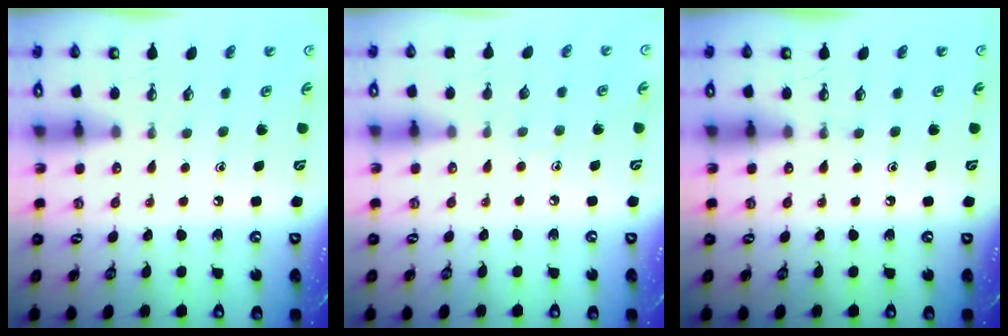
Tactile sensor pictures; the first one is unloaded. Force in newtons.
{"total": 4.1, "press": 4.0, "slide": 0.6}
{"total": 0.0}